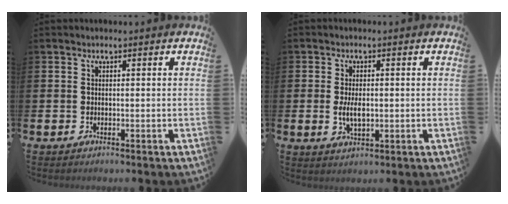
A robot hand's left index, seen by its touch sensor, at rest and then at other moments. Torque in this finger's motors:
{"motor_torque": [0.88, 0.17, 0.07, 0.13]}